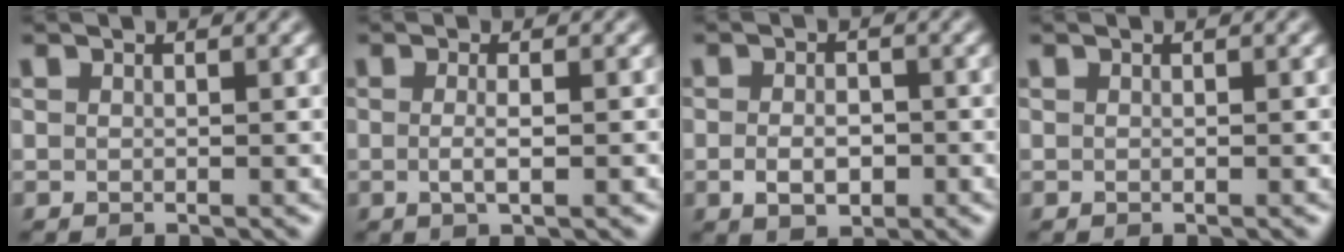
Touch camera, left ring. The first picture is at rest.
{"total": 2.0, "force": [-0.2, 0.6, 1.9], "torque": [-0.035, -0.004, -0.007]}
{"total": 2.7, "force": [-0.7, 1.7, 2.0], "torque": [-0.034, -0.002, -0.012]}
{"total": 0.0}